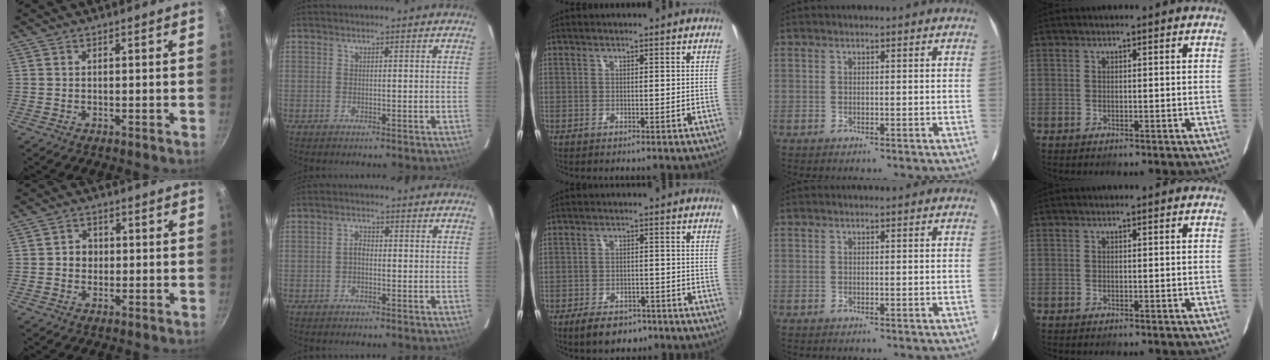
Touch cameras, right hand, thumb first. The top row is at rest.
{"thumb": {"total": 3.2, "force": [-0.1, 2.9, 1.4], "torque": [-0.003, 0.006, -0.005]}, "index": {"total": 2.0, "force": [-0.5, 1.0, 1.6], "torque": [-0.034, 0.009, -0.010]}, "middle": {"total": 7.2, "force": [-5.2, 3.6, 3.5], "torque": [-0.087, -0.004, -0.075]}}